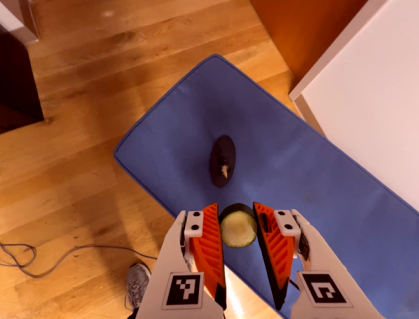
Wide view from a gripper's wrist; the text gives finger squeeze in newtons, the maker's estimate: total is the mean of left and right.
{"total": 9.5, "left": 9.6, "right": 9.4}